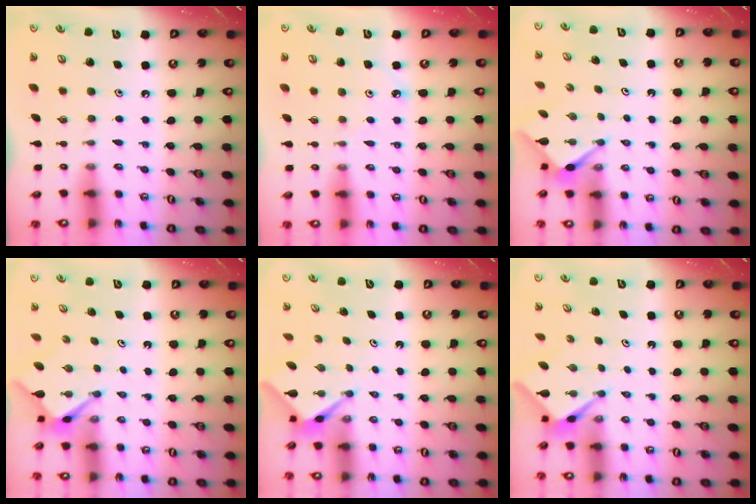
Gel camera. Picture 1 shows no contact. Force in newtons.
{"total": 2.9, "press": 2.9, "slide": 0.3}
{"total": 2.9, "press": 2.9, "slide": 0.3}
{"total": 2.9, "press": 2.9, "slide": 0.2}
{"total": 2.6, "press": 2.6, "slide": 0.2}
{"total": 2.6, "press": 2.6, "slide": 0.2}